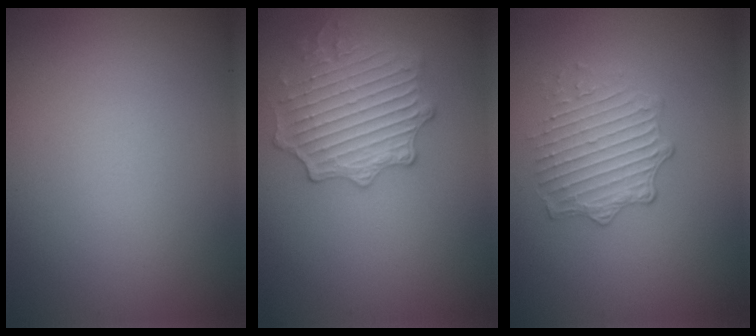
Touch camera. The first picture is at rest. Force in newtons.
{"total": 3.9, "press": 3.9, "slide": 0.1}
{"total": 2.6, "press": 2.0, "slide": 1.6}